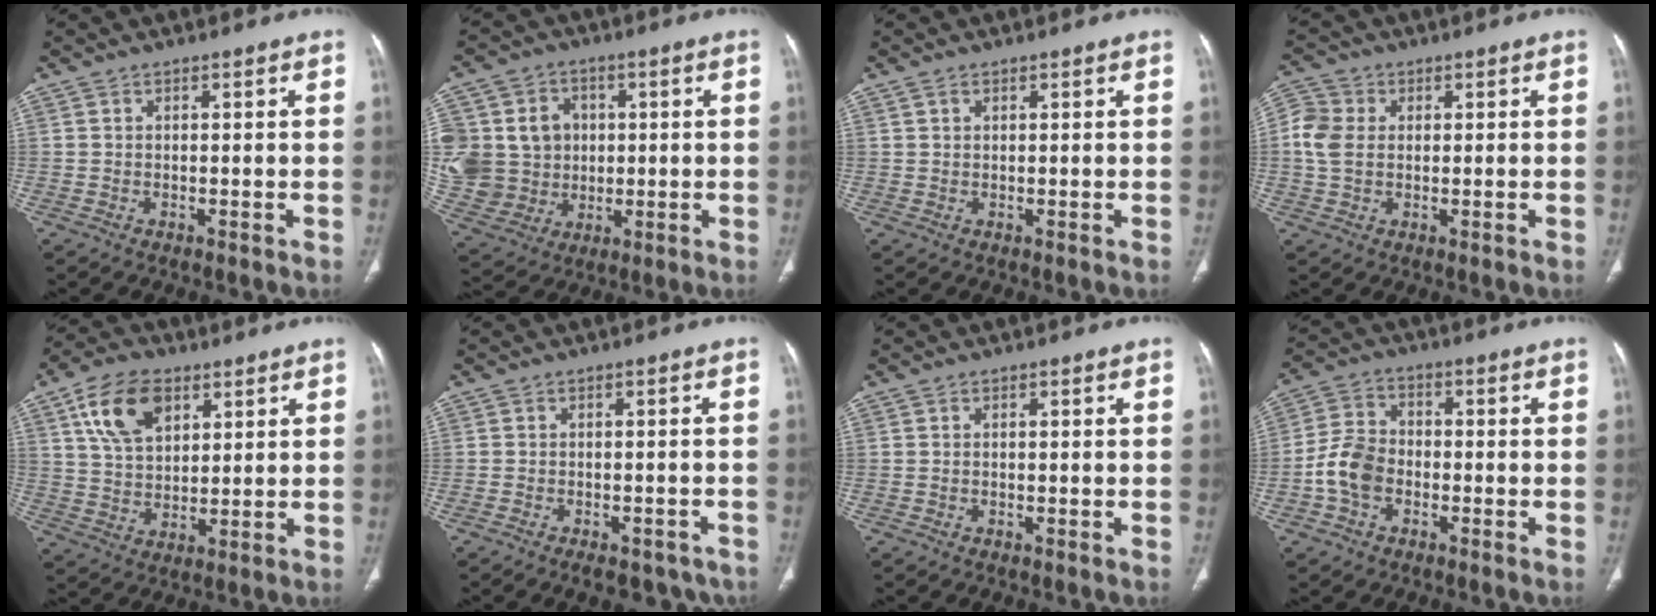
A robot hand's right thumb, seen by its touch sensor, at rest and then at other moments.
{"total": 20.9, "force": [1.9, 18.6, 9.3], "torque": [-0.201, 0.031, 0.057]}
{"total": 0.9, "force": [0.6, 0.5, 0.4], "torque": [-0.010, 0.004, 0.011]}
{"total": 6.2, "force": [0.5, 4.9, 3.8], "torque": [-0.086, 0.011, 0.006]}
{"total": 12.0, "force": [5.6, 7.2, 7.8], "torque": [-0.124, -0.012, 0.105]}
{"total": 8.5, "force": [-6.5, 4.1, 3.7], "torque": [-0.033, 0.033, -0.076]}
{"total": 0.0}
{"total": 7.8, "force": [-2.5, 5.6, 4.9], "torque": [-0.088, 0.025, -0.056]}